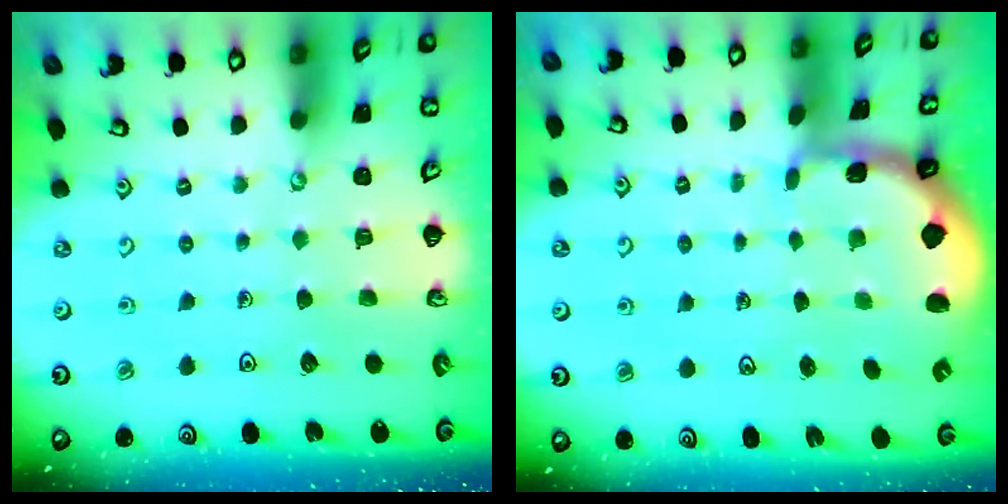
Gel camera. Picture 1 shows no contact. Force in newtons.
{"total": 0.8, "press": 0.8, "slide": 0.2}